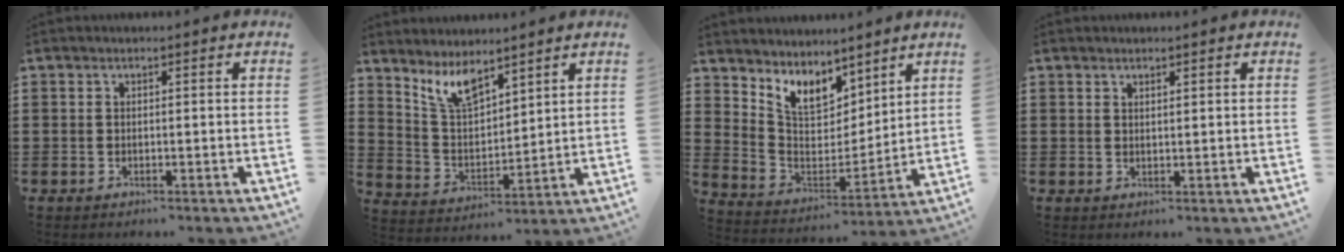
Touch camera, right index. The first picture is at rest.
{"total": 6.6, "force": [5.4, 2.2, 3.1], "torque": [-0.079, -0.018, 0.100]}
{"total": 6.9, "force": [5.9, 3.2, 1.4], "torque": [-0.063, -0.042, 0.110]}
{"total": 0.7, "force": [0.6, 0.2, 0.3], "torque": [-0.007, 0.002, 0.012]}